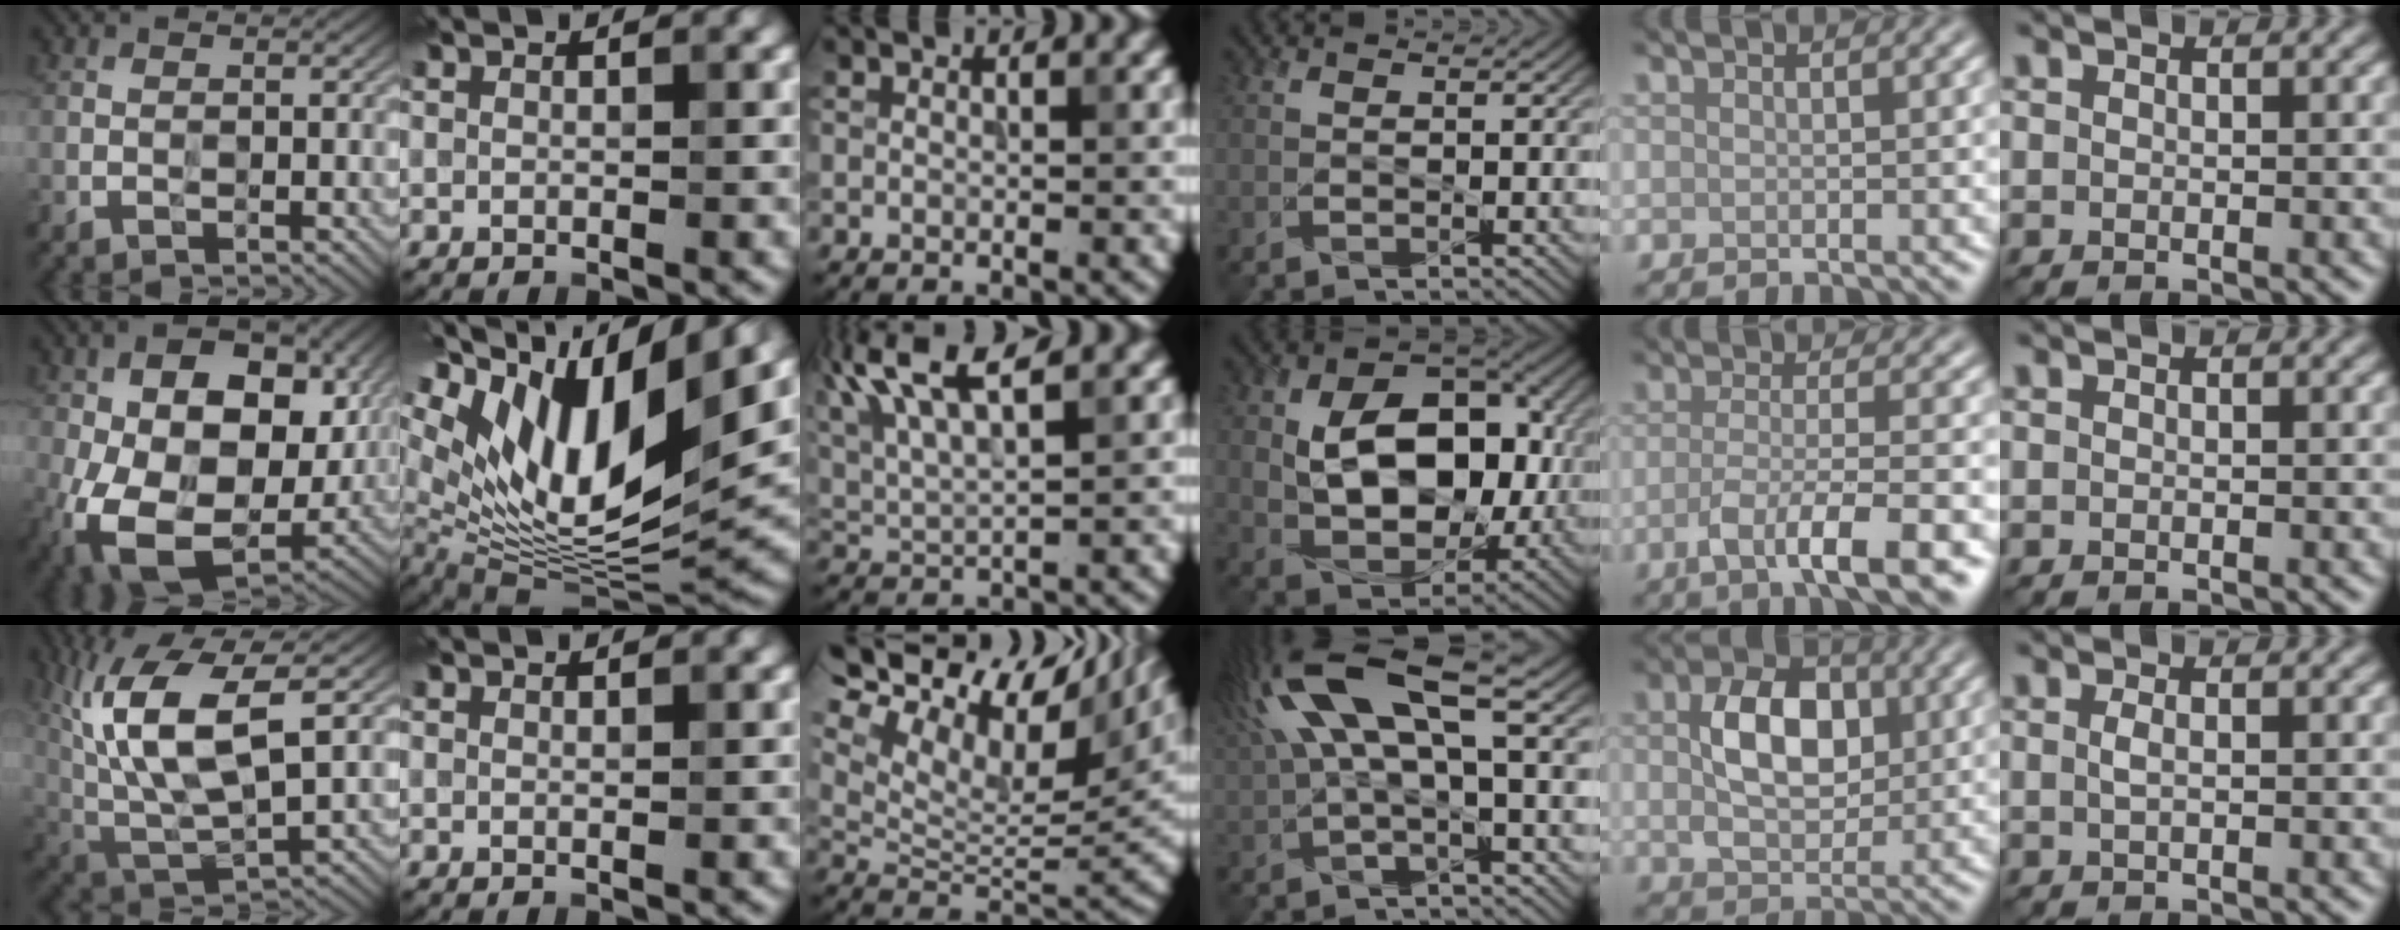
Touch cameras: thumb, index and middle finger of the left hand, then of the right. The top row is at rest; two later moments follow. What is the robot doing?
{"motion": "wipe", "object": "glasses"}